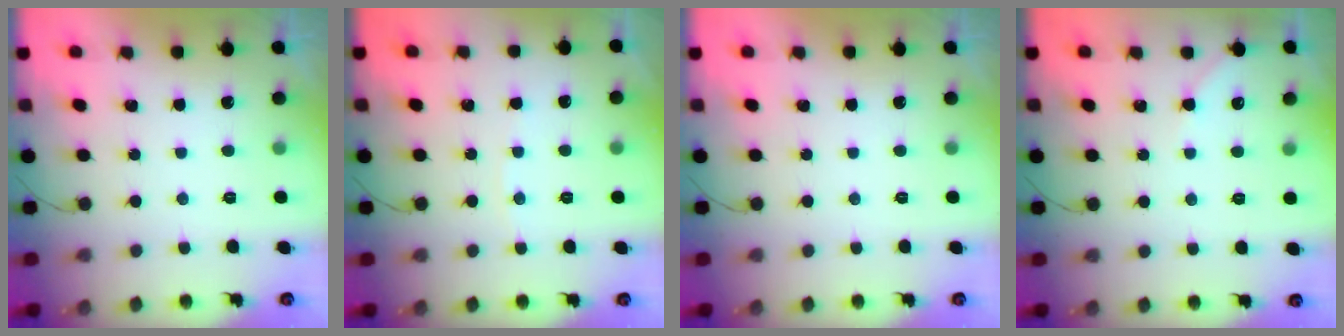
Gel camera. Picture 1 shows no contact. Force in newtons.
{"total": 2.0, "press": 2.0, "slide": 0.3}
{"total": 0.0}
{"total": 2.9, "press": 2.8, "slide": 0.4}